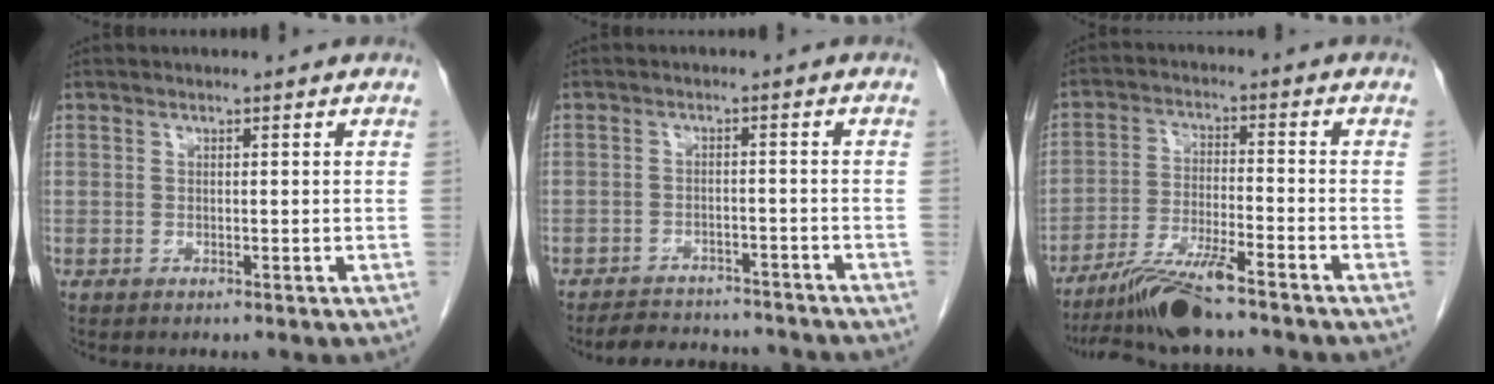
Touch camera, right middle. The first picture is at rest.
{"total": 10.0, "force": [-9.4, 2.6, 2.3], "torque": [-0.036, 0.007, -0.118]}
{"total": 9.6, "force": [-7.9, 0.0, 5.5], "torque": [-0.103, -0.024, -0.142]}